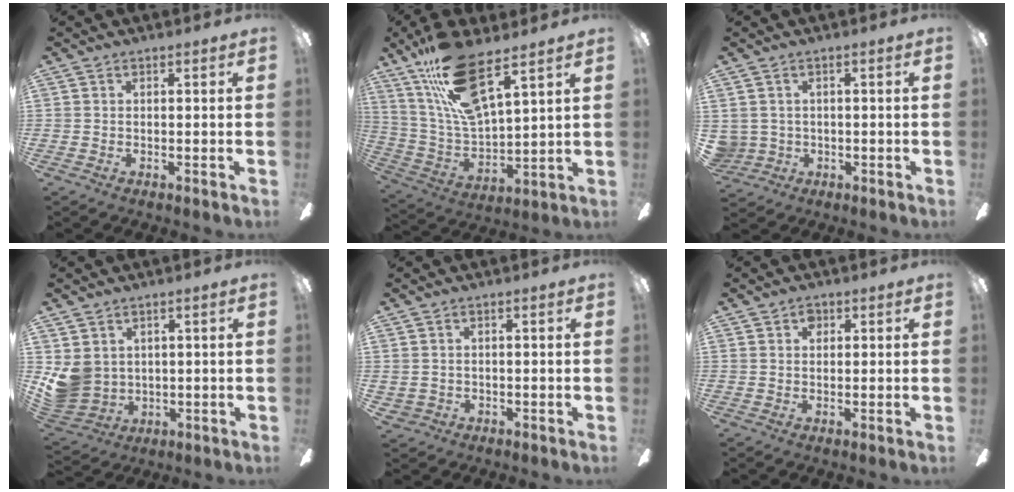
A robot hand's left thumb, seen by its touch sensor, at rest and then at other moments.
{"total": 18.7, "force": [12.3, 5.7, 12.8], "torque": [-0.263, -0.050, 0.213]}
{"total": 3.0, "force": [0.5, 3.0, 0.2], "torque": [-0.014, 0.009, 0.011]}
{"total": 7.3, "force": [2.0, 6.6, 2.5], "torque": [-0.068, -0.015, 0.043]}
{"total": 1.3, "force": [0.4, 1.2, 0.4], "torque": [-0.011, 0.003, 0.004]}
{"total": 2.3, "force": [1.2, 1.7, 1.1], "torque": [-0.008, -0.002, 0.018]}